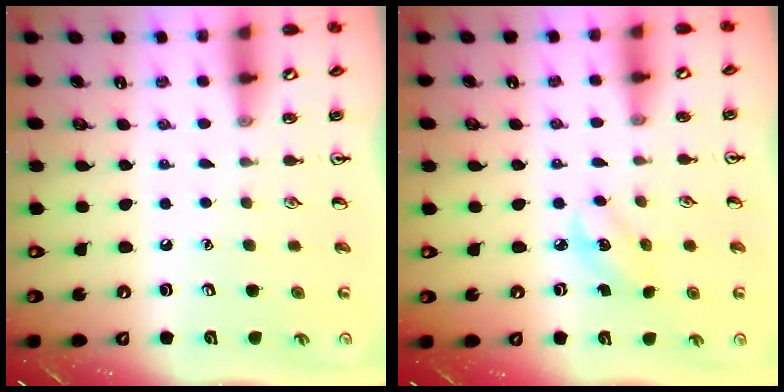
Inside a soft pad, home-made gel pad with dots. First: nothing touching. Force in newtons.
{"total": 2.8, "press": 2.7, "slide": 0.9}